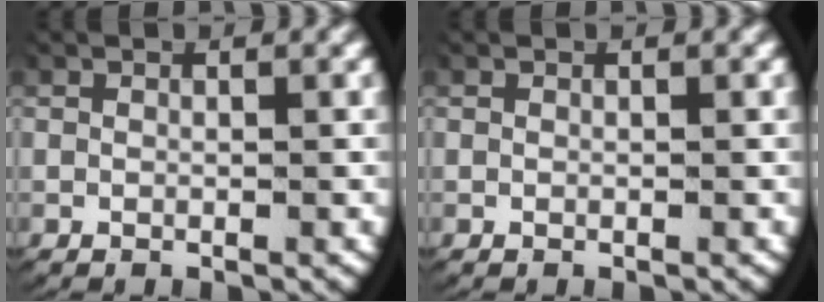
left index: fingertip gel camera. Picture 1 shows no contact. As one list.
[{"total": 0.0}]